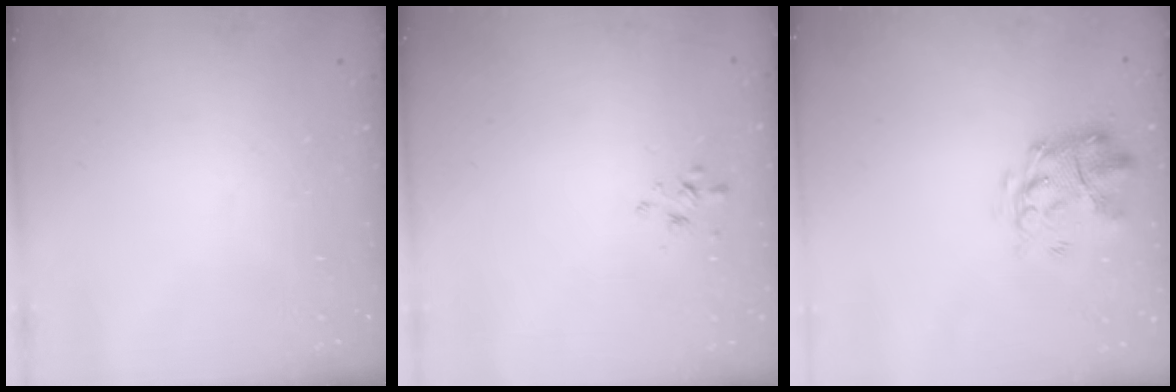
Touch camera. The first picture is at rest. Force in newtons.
{"total": 1.8, "press": 1.7, "slide": 0.4}
{"total": 3.8, "press": 3.4, "slide": 1.7}